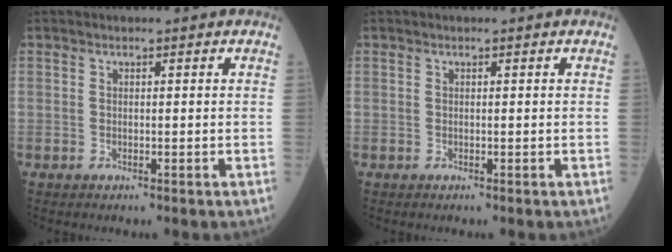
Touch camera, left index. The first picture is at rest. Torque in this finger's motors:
{"motor_torque": [0.03, -0.03, 0.00, 0.00]}